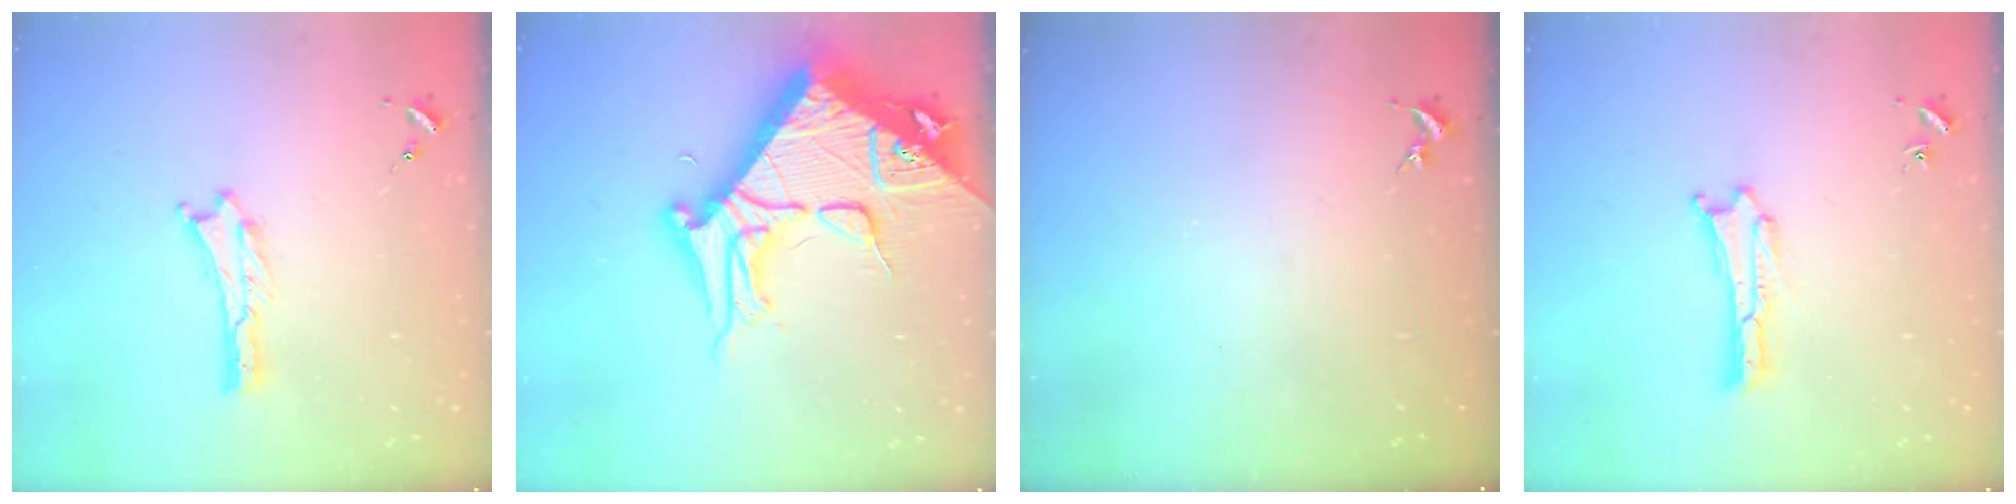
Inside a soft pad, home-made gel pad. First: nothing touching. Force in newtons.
{"total": 15.4, "press": 15.3, "slide": 1.7}
{"total": 0.0}
{"total": 0.0}